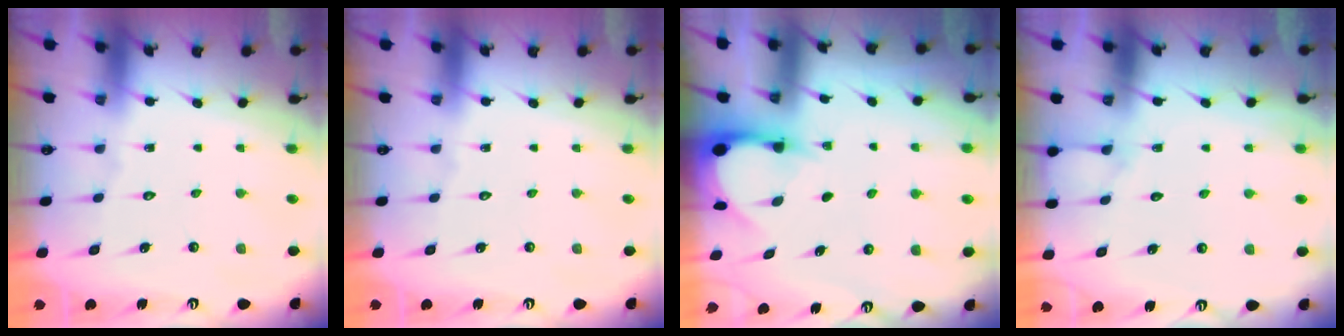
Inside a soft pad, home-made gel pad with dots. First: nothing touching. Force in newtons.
{"total": 0.0}
{"total": 3.4, "press": 3.4, "slide": 0.2}
{"total": 3.9, "press": 3.9, "slide": 0.4}